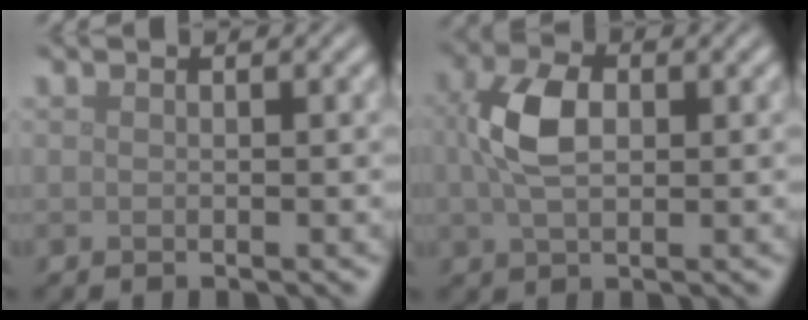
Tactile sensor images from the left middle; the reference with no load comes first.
{"total": 4.9, "force": [0.7, 3.1, 3.7], "torque": [-0.089, 0.002, 0.011]}